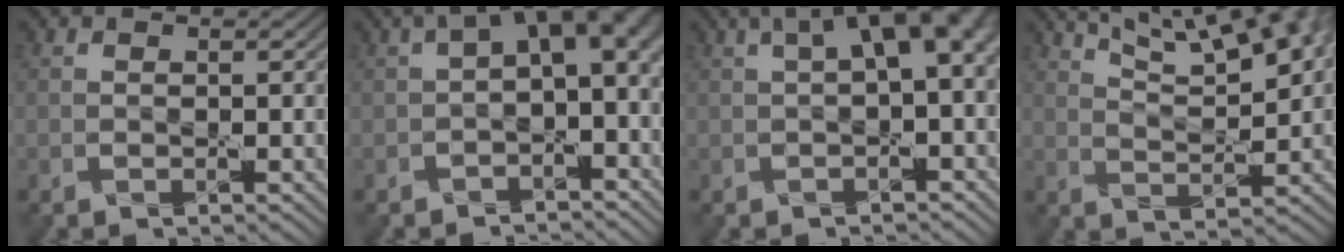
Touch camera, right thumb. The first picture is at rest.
{"total": 9.4, "force": [0.7, 4.8, 8.0], "torque": [-0.115, 0.001, 0.012]}
{"total": 7.0, "force": [1.6, 2.3, 6.5], "torque": [-0.093, 0.018, 0.022]}
{"total": 11.6, "force": [7.5, 3.2, 8.3], "torque": [-0.136, 0.020, 0.099]}